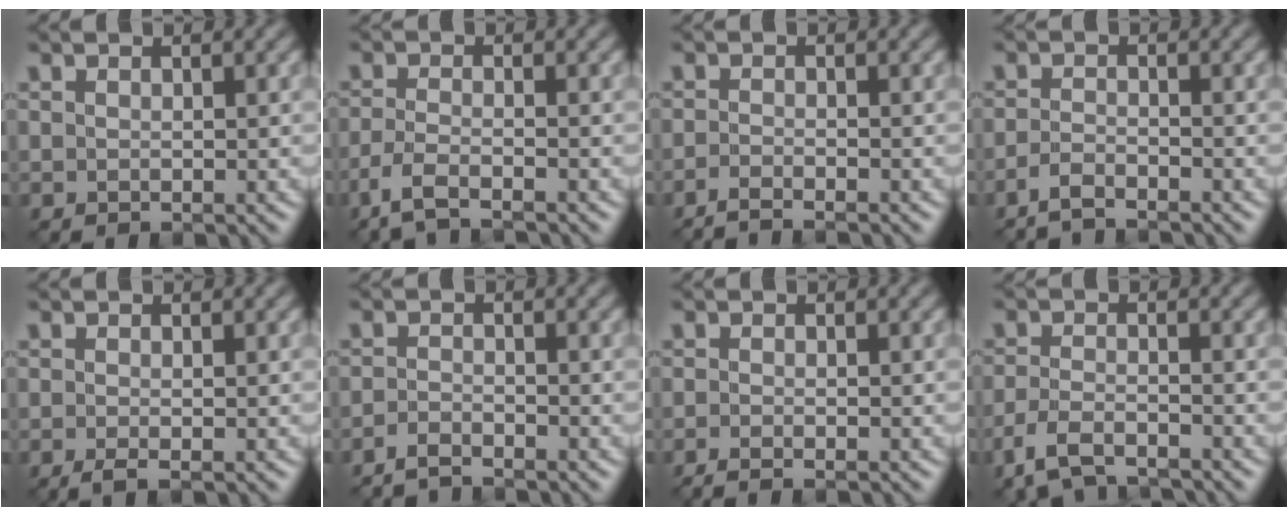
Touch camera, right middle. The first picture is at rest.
{"total": 2.8, "force": [-2.4, 0.3, 1.6], "torque": [-0.040, -0.002, -0.058]}
{"total": 1.7, "force": [-1.6, -0.2, 0.6], "torque": [-0.010, -0.001, -0.037]}
{"total": 2.0, "force": [-1.9, 0.0, 0.6], "torque": [-0.016, 0.004, -0.044]}
{"total": 1.0, "force": [-0.6, -0.1, 0.8], "torque": [-0.023, 0.000, -0.015]}
{"total": 1.9, "force": [-1.8, -0.1, 0.3], "torque": [-0.007, 0.005, -0.042]}
{"total": 1.2, "force": [-1.0, -0.2, 0.5], "torque": [-0.012, -0.003, -0.023]}
{"total": 4.5, "force": [-3.7, 1.5, 2.1], "torque": [-0.047, -0.006, -0.080]}